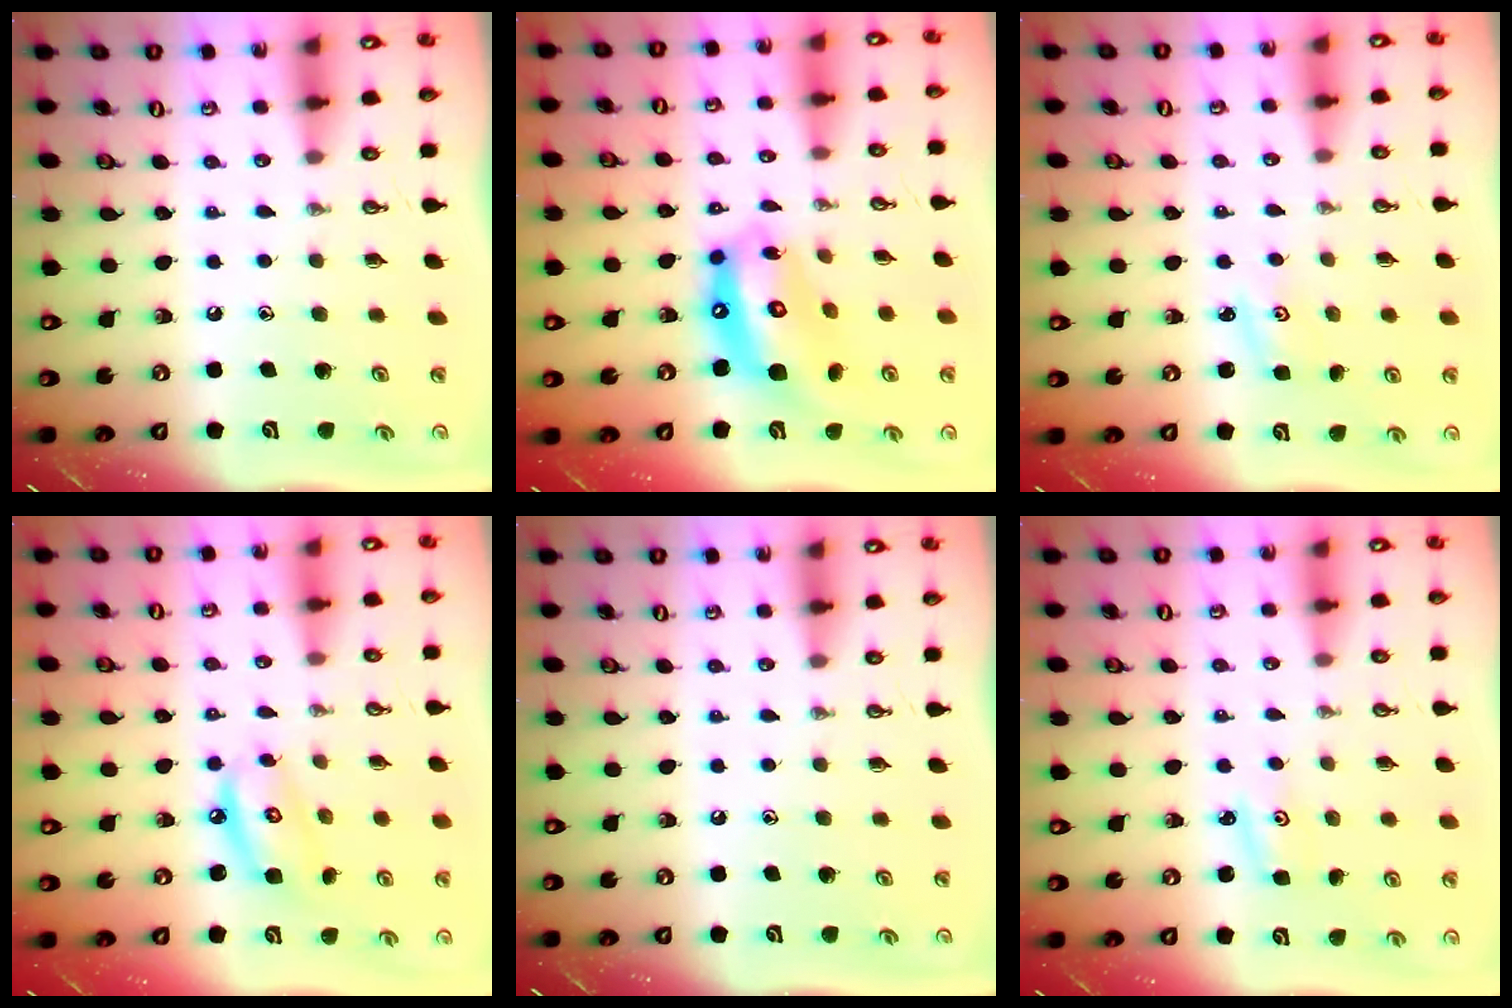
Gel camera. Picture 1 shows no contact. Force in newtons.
{"total": 15.0, "press": 14.9, "slide": 1.6}
{"total": 2.5, "press": 2.5, "slide": 0.3}
{"total": 7.8, "press": 7.7, "slide": 0.7}
{"total": 0.0}
{"total": 2.9, "press": 2.9, "slide": 0.3}